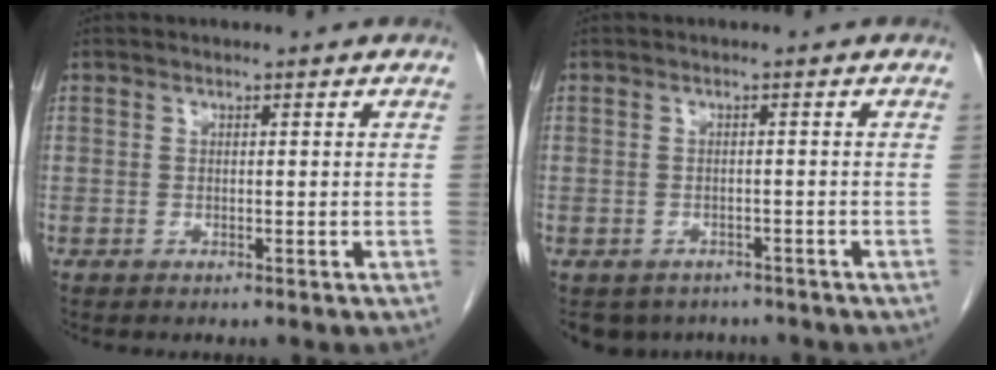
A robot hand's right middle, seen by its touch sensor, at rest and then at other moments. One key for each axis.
{"total": 5.7, "fx": -4.7, "fy": 3.1, "fz": 0.7, "tx": -0.001, "ty": 0.001, "tz": -0.059}